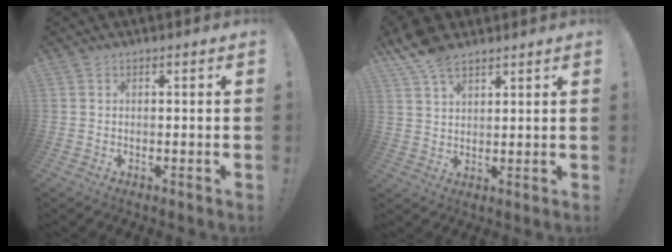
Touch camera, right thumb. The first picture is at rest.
{"total": 8.2, "force": [6.0, 3.8, 4.0], "torque": [-0.066, -0.030, 0.115]}